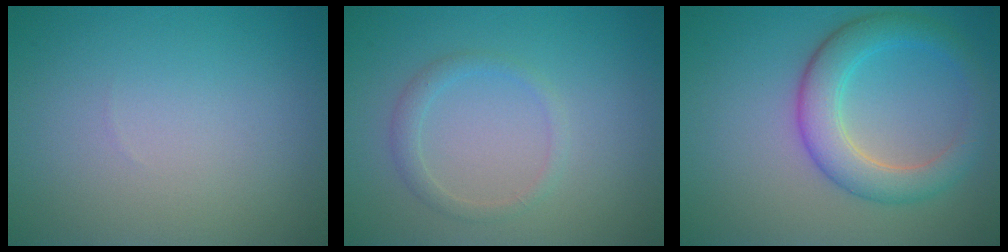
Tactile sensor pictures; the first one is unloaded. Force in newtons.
{"total": 1.5, "press": 1.5, "slide": 0.1}
{"total": 4.9, "press": 4.9, "slide": 0.3}